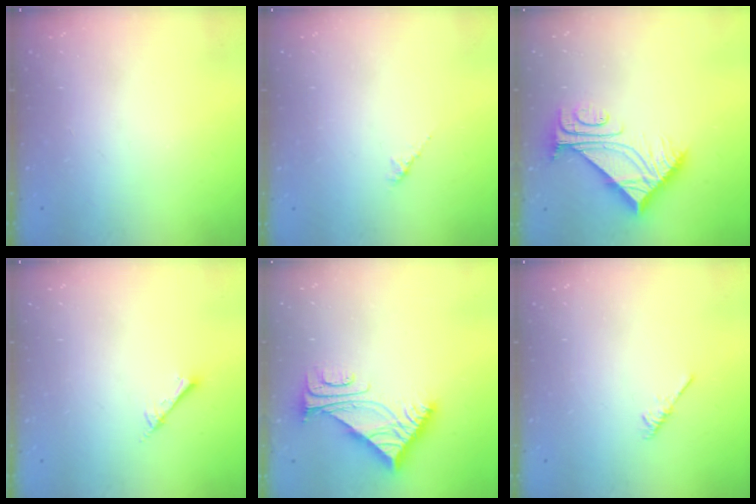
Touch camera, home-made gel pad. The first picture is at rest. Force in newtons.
{"total": 1.5, "press": 1.4, "slide": 0.5}
{"total": 9.0, "press": 8.9, "slide": 1.0}
{"total": 1.5, "press": 1.4, "slide": 0.2}
{"total": 7.0, "press": 7.0, "slide": 0.2}
{"total": 1.9, "press": 1.8, "slide": 0.5}